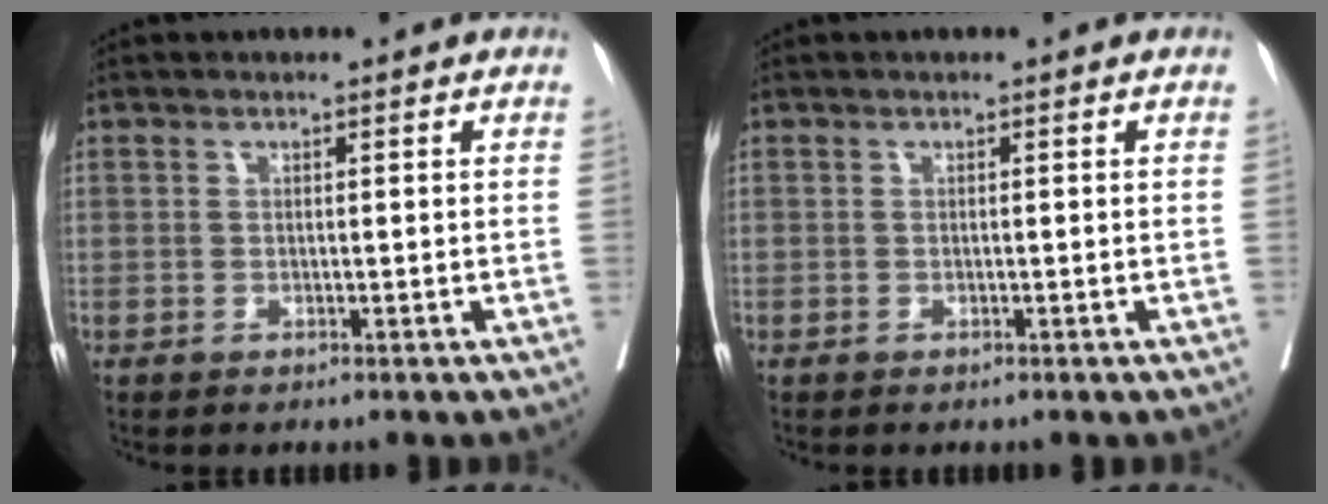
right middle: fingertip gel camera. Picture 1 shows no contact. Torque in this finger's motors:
{"motor_torque": [-0.28, -0.33, -0.07, 0.00]}